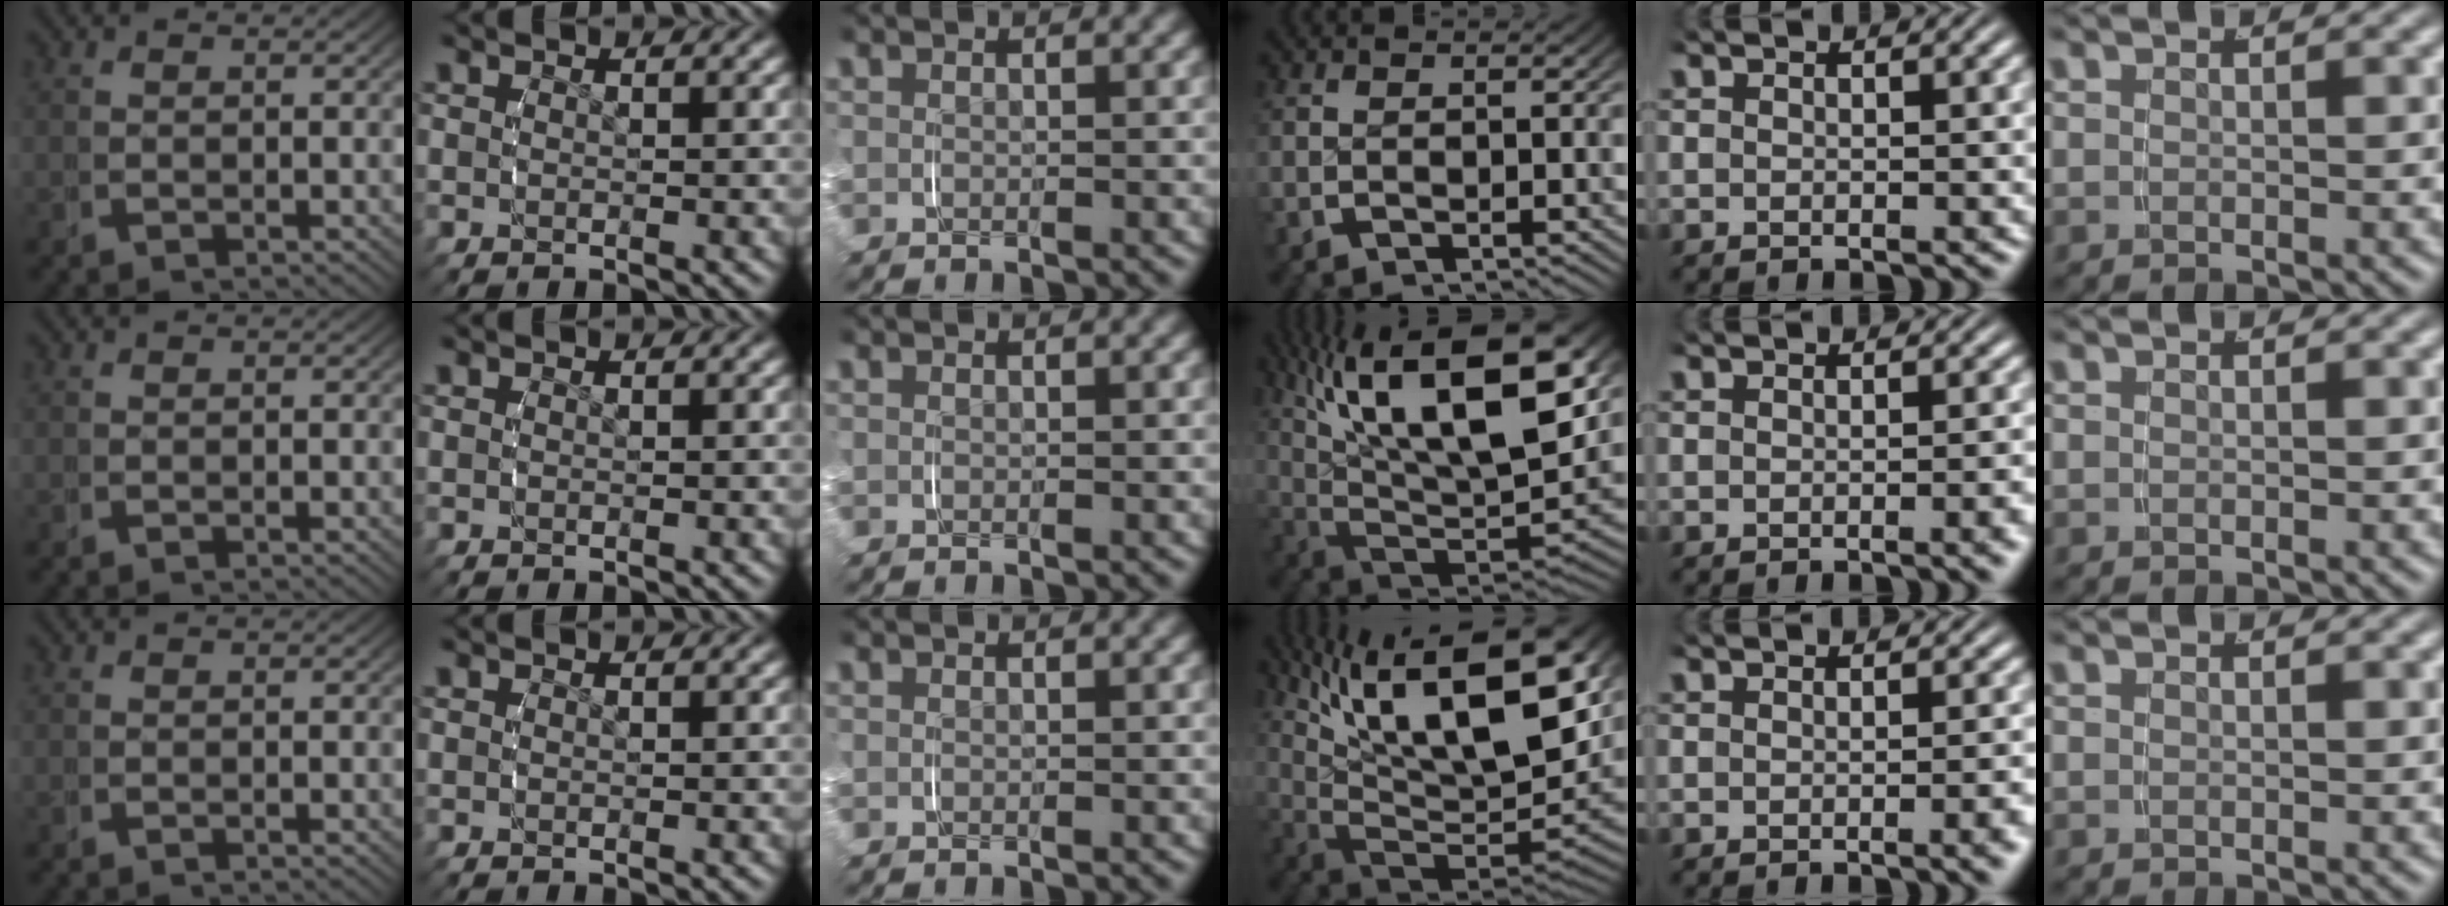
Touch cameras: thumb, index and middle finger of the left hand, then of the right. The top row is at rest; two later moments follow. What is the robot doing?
{"motion": "grasp_and_lifting", "object": "plastic wrap"}